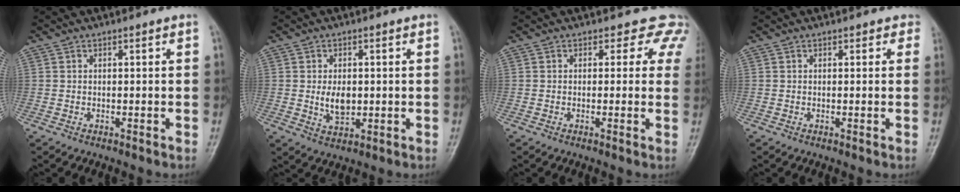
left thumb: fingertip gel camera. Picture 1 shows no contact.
{"total": 4.9, "force": [0.1, 3.2, 3.8], "torque": [-0.055, -0.006, 0.007]}
{"total": 5.1, "force": [3.8, 3.4, 0.7], "torque": [0.034, -0.011, 0.011]}
{"total": 1.2, "force": [0.7, 0.9, 0.4], "torque": [0.015, -0.001, -0.001]}